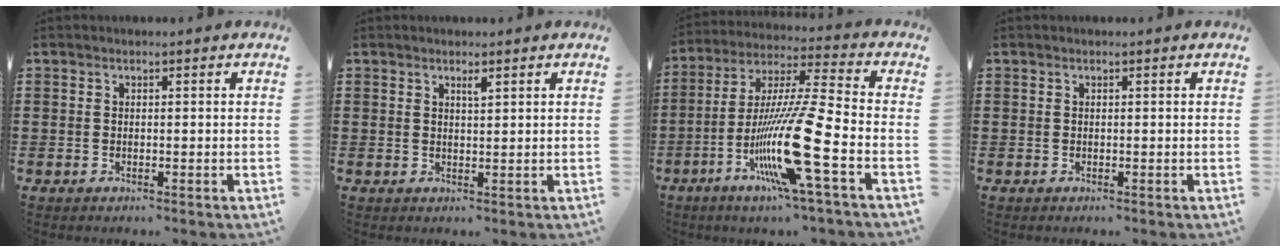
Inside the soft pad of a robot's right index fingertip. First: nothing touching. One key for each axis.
{"total": 1.3, "fx": 0.9, "fy": 0.2, "fz": 0.9, "tx": -0.010, "ty": -0.003, "tz": 0.014}
{"total": 16.9, "fx": -6.8, "fy": 0.9, "fz": 15.5, "tx": -0.322, "ty": -0.018, "tz": -0.128}
{"total": 0.0}